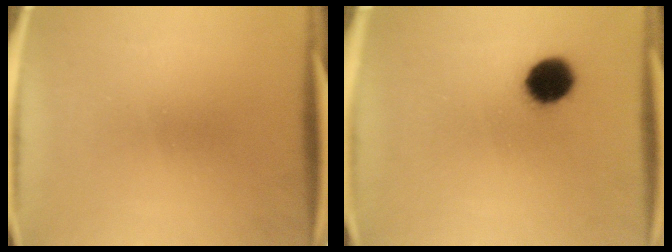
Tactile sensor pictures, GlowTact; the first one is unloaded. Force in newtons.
{"total": 8.9}